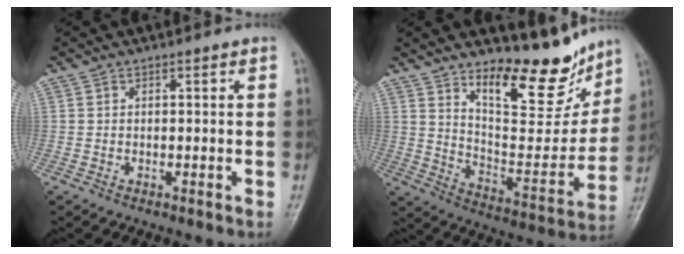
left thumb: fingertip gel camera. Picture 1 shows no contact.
{"total": 18.0, "force": [13.5, 6.6, 10.1], "torque": [-0.087, -0.104, 0.219]}